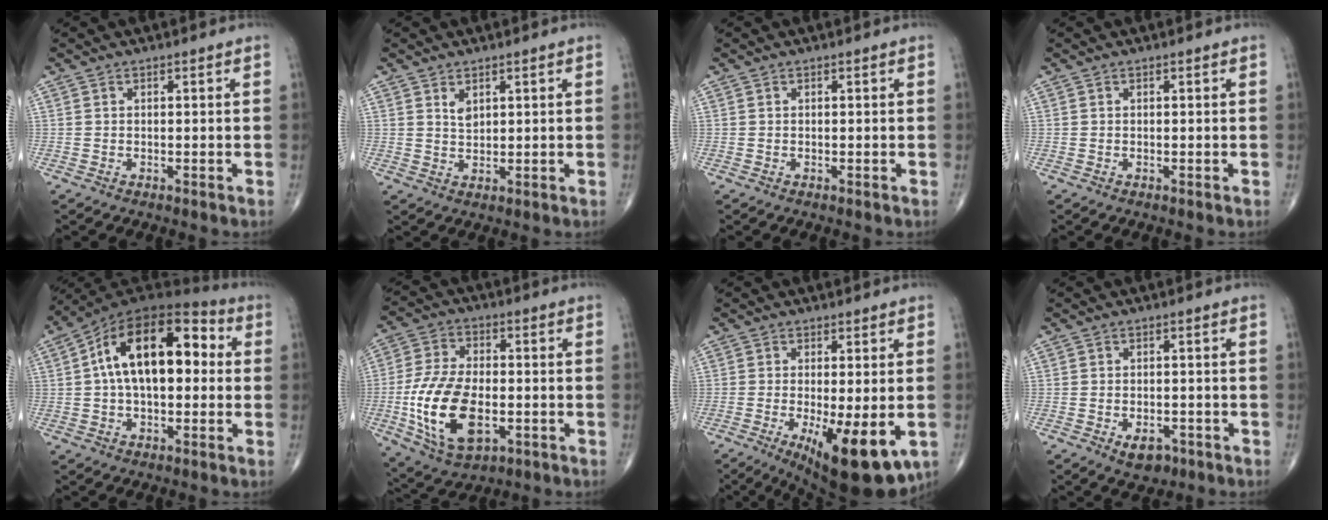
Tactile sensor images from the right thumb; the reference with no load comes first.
{"total": 2.3, "force": [1.3, 1.3, 1.4], "torque": [-0.019, -0.010, 0.028]}
{"total": 0.0}
{"total": 0.0}
{"total": 19.3, "force": [2.6, 10.5, 16.0], "torque": [-0.247, 0.041, 0.029]}
{"total": 17.2, "force": [-3.7, 9.5, 13.9], "torque": [-0.262, 0.004, -0.057]}
{"total": 14.3, "force": [-4.6, 4.7, 12.7], "torque": [-0.168, -0.021, -0.054]}
{"total": 4.3, "force": [-2.1, 2.7, 2.7], "torque": [-0.030, 0.006, -0.025]}